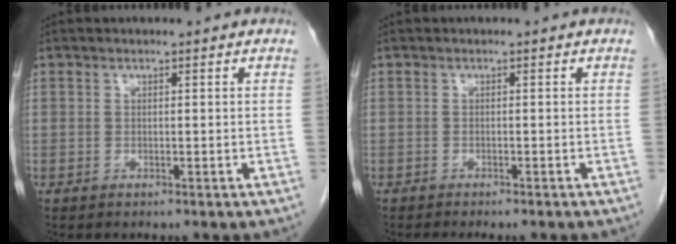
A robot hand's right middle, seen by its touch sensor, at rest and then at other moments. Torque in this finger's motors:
{"motor_torque": [0.82, -0.58, 0.15, 0.06]}